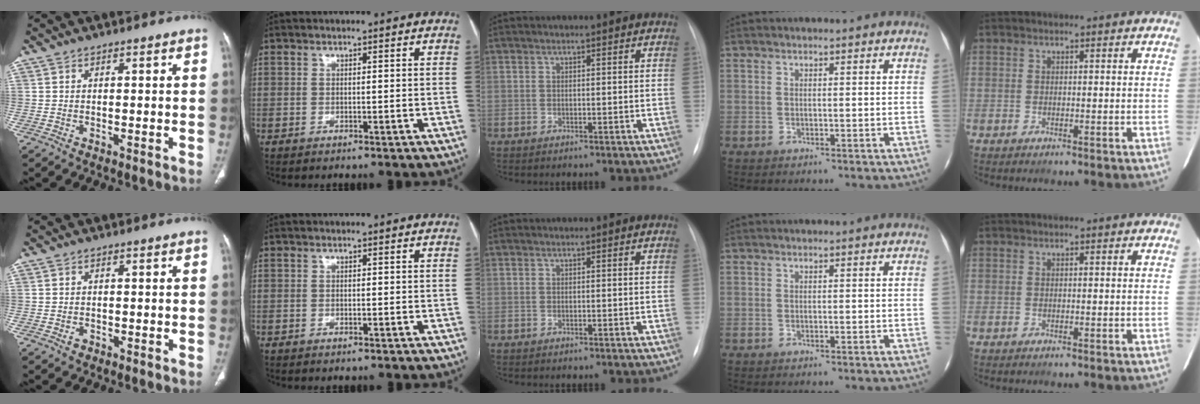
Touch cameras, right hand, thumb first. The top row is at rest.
{"thumb": {"total": 1.2, "force": [-0.6, 0.9, 0.5], "torque": [-0.007, 0.005, -0.009]}}